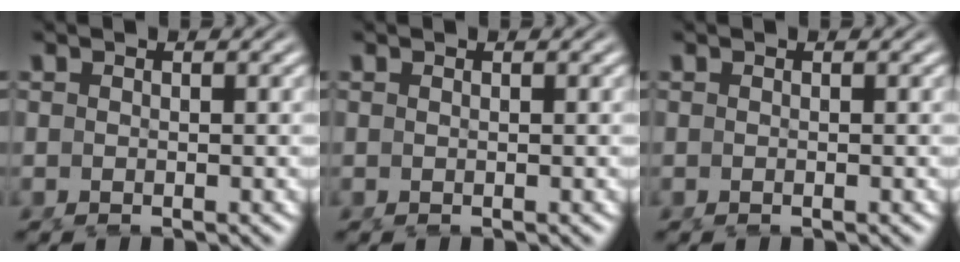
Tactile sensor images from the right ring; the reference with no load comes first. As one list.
[{"total": 0.5, "force": [0.0, -0.5, 0.1], "torque": [-0.002, -0.006, 0.003]}, {"total": 0.0}]